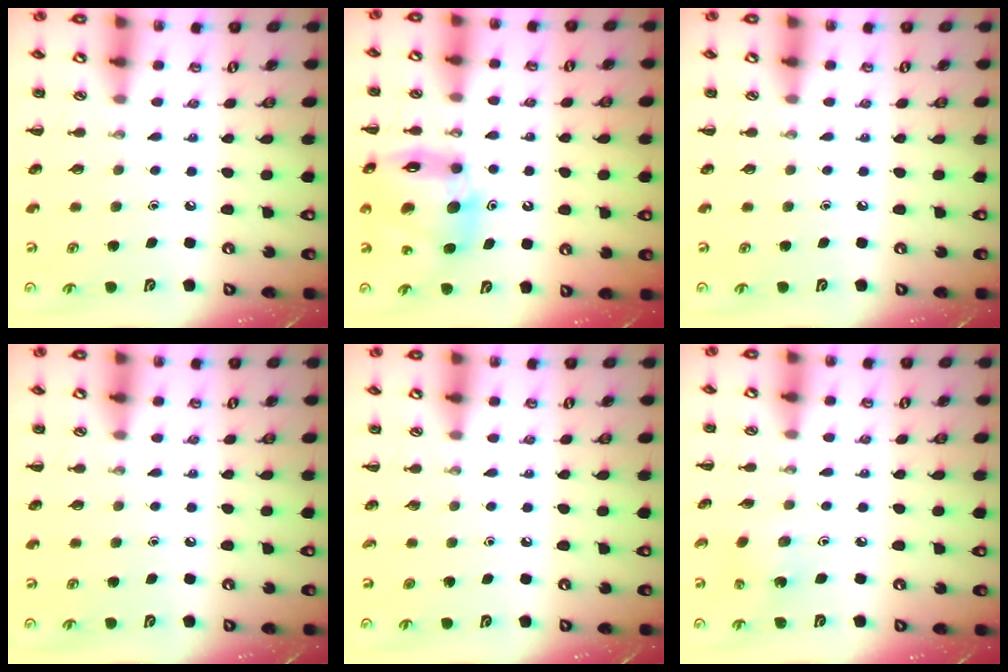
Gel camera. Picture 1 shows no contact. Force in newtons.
{"total": 13.2, "press": 12.8, "slide": 3.2}
{"total": 0.0}
{"total": 0.0}
{"total": 0.0}
{"total": 1.5, "press": 1.3, "slide": 0.6}